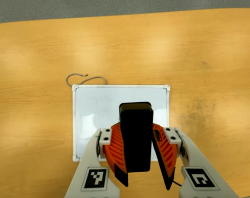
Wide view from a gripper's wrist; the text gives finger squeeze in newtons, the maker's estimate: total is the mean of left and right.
{"total": 8.9, "left": 9.3, "right": 8.5}